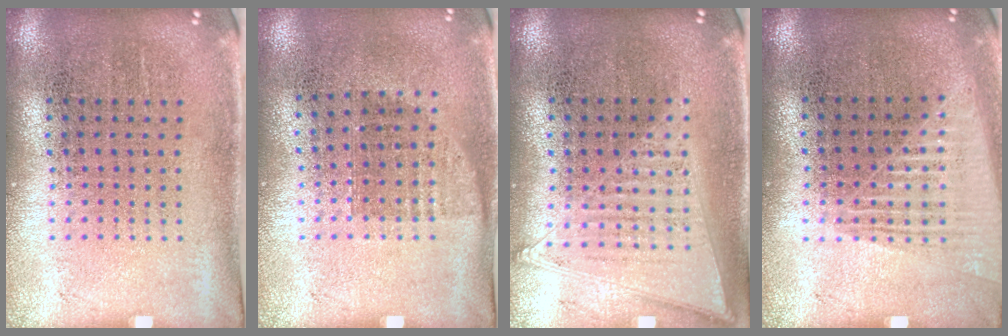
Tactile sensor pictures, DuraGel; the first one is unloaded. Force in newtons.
{"total": 0.8, "press": 0.6, "slide": 0.4}
{"total": 1.1, "press": 1.1, "slide": 0.1}
{"total": 1.3, "press": 1.3, "slide": 0.4}